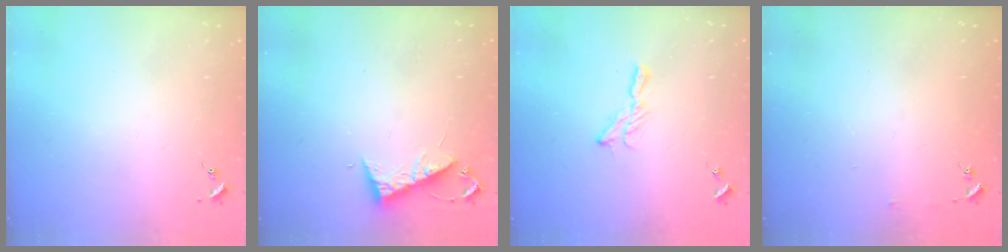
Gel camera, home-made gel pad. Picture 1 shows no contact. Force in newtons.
{"total": 7.7, "press": 7.6, "slide": 0.6}
{"total": 6.3, "press": 6.3, "slide": 0.3}
{"total": 2.5, "press": 2.5, "slide": 0.2}